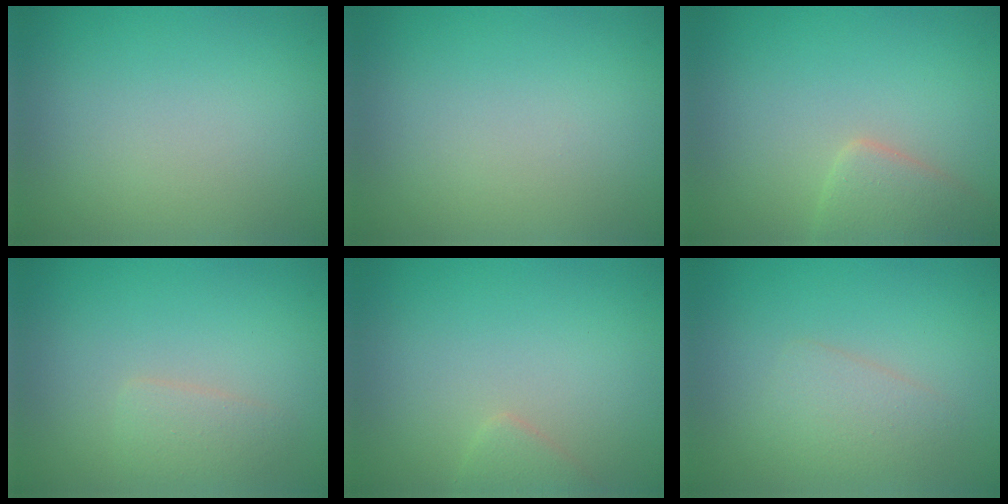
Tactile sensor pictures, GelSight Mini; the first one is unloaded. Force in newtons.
{"total": 0.0}
{"total": 2.8, "press": 2.8, "slide": 0.2}
{"total": 1.6, "press": 1.6, "slide": 0.0}
{"total": 1.3, "press": 1.2, "slide": 0.1}
{"total": 2.1, "press": 2.1, "slide": 0.0}